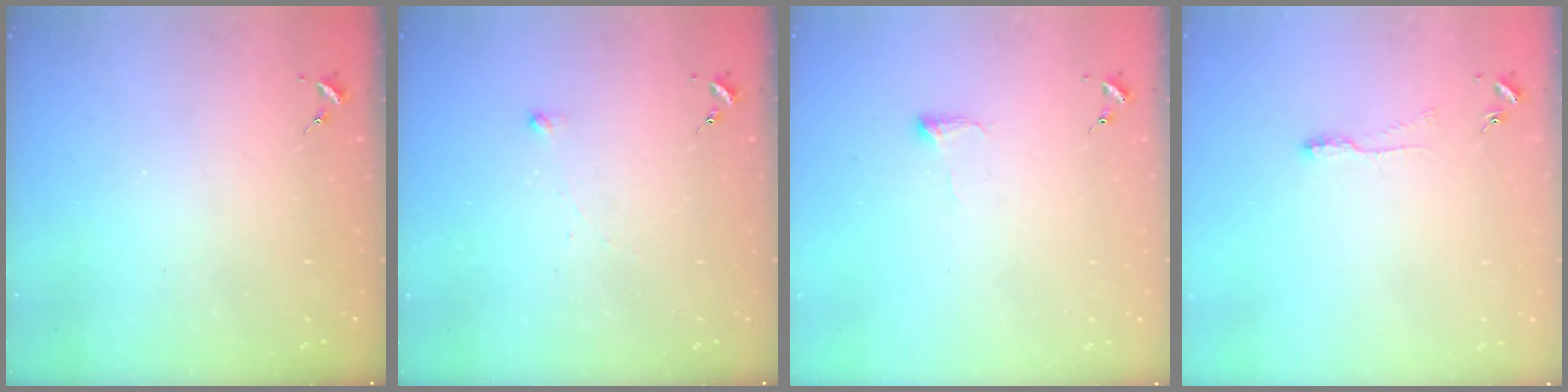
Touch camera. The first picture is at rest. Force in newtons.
{"total": 2.5, "press": 2.5, "slide": 0.5}
{"total": 5.0, "press": 4.9, "slide": 1.0}
{"total": 5.7, "press": 5.7, "slide": 0.5}